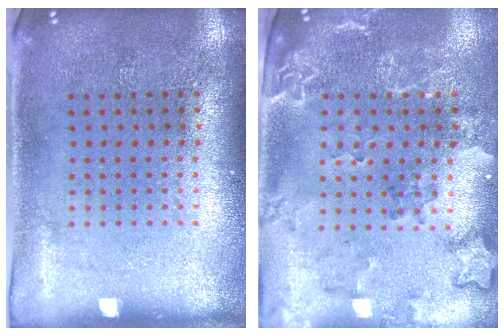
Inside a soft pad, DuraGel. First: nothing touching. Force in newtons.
{"total": 2.1, "press": 2.0, "slide": 0.8}